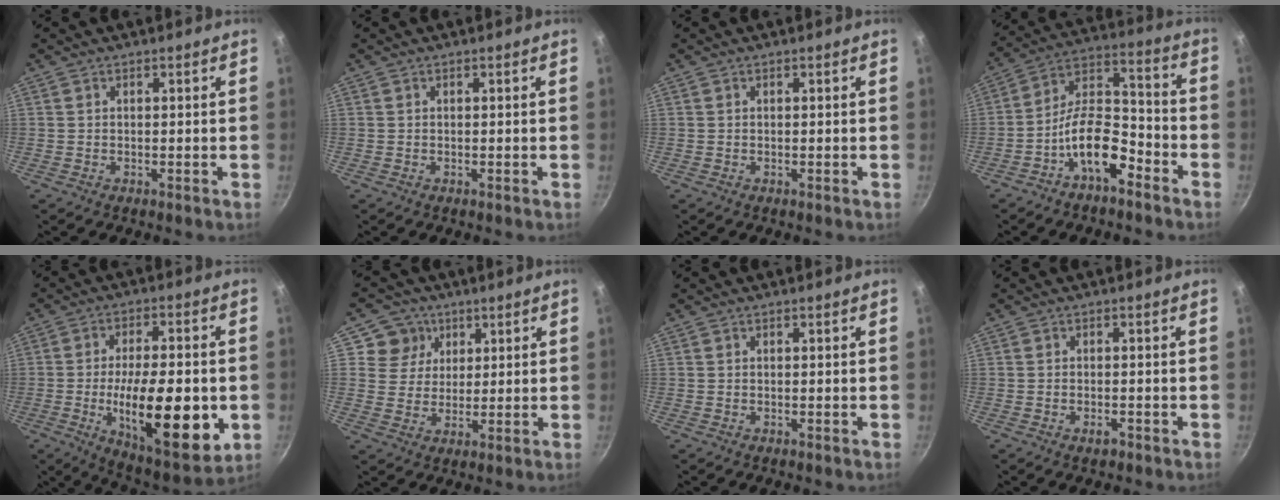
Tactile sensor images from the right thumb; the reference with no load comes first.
{"total": 0.0}
{"total": 0.0}
{"total": 12.6, "force": [-6.8, 5.9, 8.7], "torque": [-0.128, 0.073, -0.130]}
{"total": 21.5, "force": [-4.0, 8.0, 19.6], "torque": [-0.285, -0.005, -0.058]}
{"total": 6.8, "force": [3.0, 6.0, 1.0], "torque": [0.023, -0.007, 0.044]}
{"total": 0.0}
{"total": 1.7, "force": [-1.0, 0.8, 1.1], "torque": [-0.020, 0.006, -0.017]}